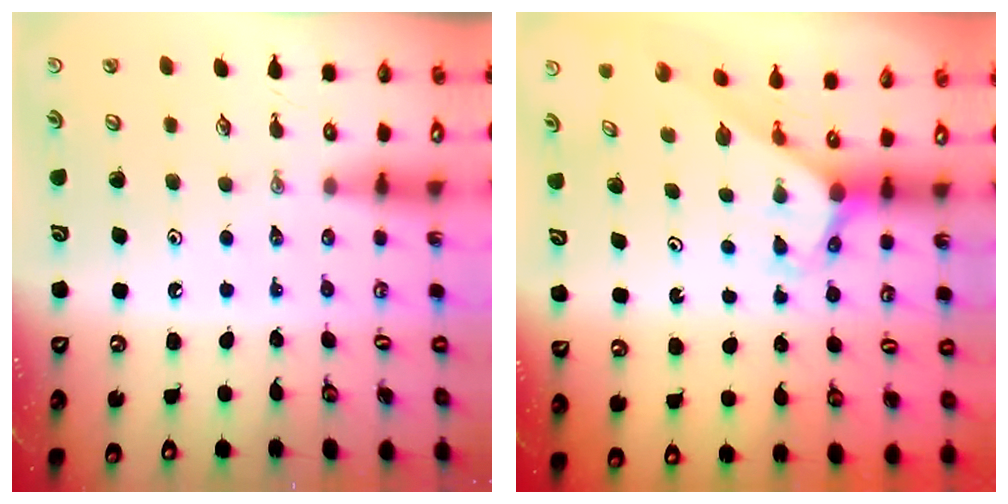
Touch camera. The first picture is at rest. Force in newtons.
{"total": 2.8, "press": 2.8, "slide": 0.2}